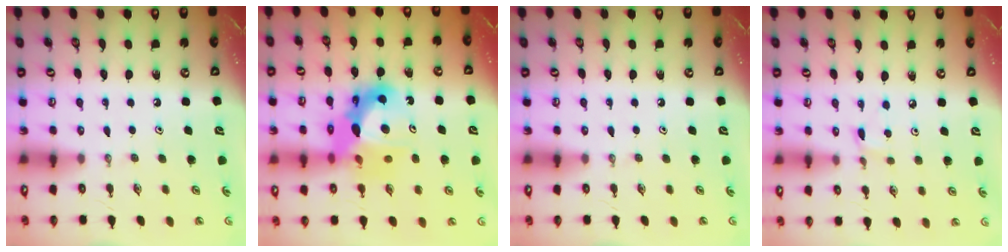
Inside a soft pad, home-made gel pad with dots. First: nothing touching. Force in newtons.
{"total": 15.6, "press": 15.5, "slide": 1.6}
{"total": 0.0}
{"total": 3.0, "press": 2.9, "slide": 0.4}